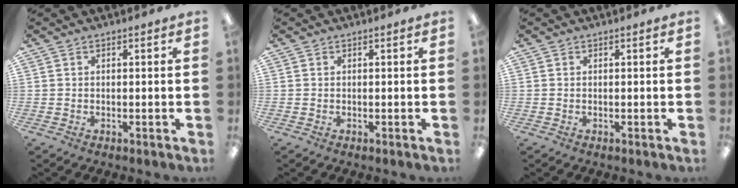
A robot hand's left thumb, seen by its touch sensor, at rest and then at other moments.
{"total": 0.0}
{"total": 0.0}